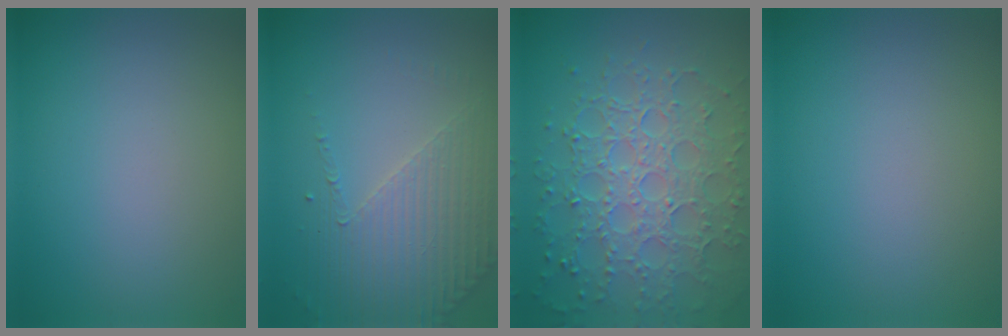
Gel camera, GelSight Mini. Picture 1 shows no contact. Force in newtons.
{"total": 4.4, "press": 3.3, "slide": 2.9}
{"total": 8.1, "press": 5.9, "slide": 5.6}
{"total": 0.0}